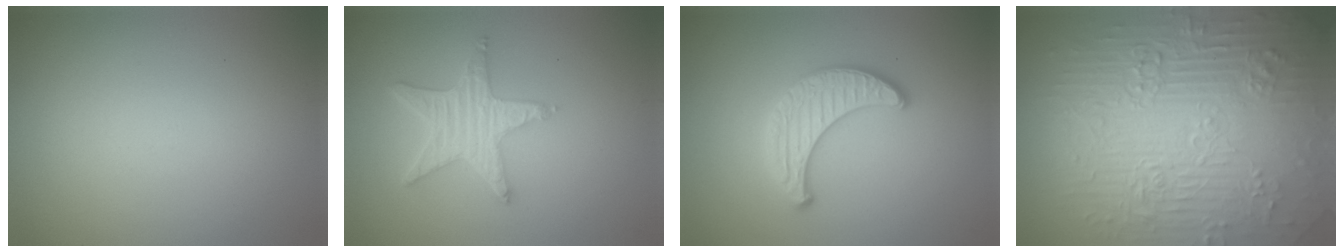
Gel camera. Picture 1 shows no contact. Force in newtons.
{"total": 4.8, "press": 3.9, "slide": 2.8}
{"total": 3.1, "press": 3.1, "slide": 0.2}
{"total": 11.7, "press": 7.7, "slide": 8.8}